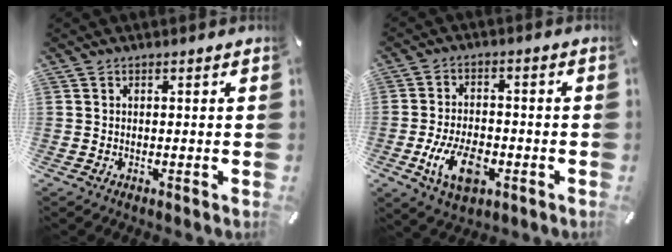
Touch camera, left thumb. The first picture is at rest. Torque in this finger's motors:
{"motor_torque": [1.51, 2.15, 1.14, 0.35, 0.10]}